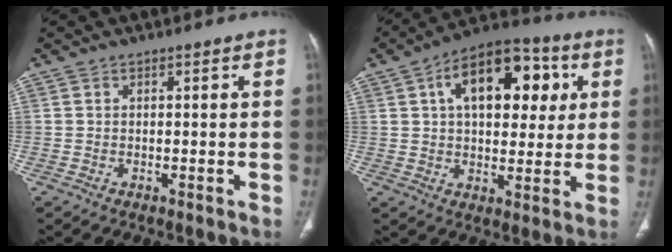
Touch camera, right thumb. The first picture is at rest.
{"total": 18.2, "force": [5.3, 10.2, 14.1], "torque": [-0.167, 0.011, 0.075]}